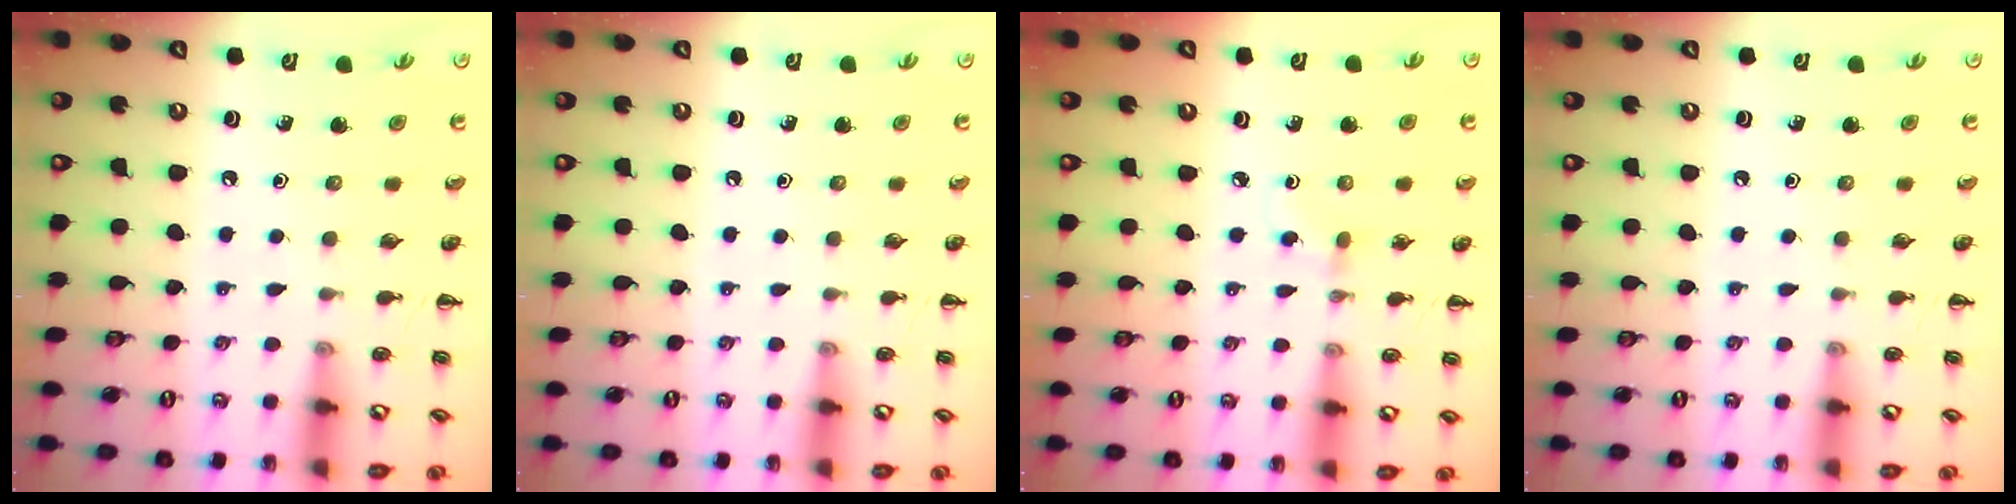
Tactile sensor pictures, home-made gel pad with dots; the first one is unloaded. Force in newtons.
{"total": 0.0}
{"total": 2.7, "press": 2.4, "slide": 1.1}
{"total": 0.0}